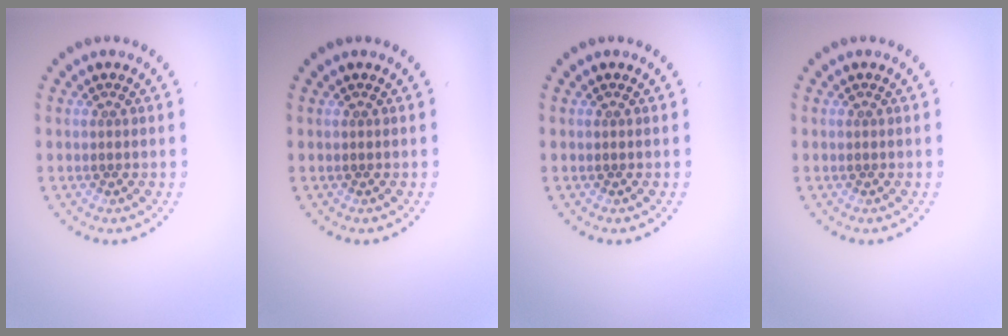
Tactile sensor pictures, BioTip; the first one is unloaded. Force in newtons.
{"total": 0.0}
{"total": 0.0}
{"total": 0.0}